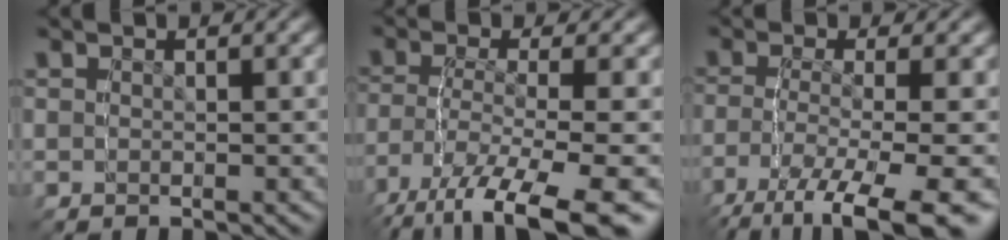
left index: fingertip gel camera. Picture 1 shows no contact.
{"total": 3.0, "force": [-1.5, 1.1, 2.4], "torque": [-0.054, 0.002, -0.016]}
{"total": 3.0, "force": [-1.8, 0.7, 2.3], "torque": [-0.052, -0.004, -0.021]}